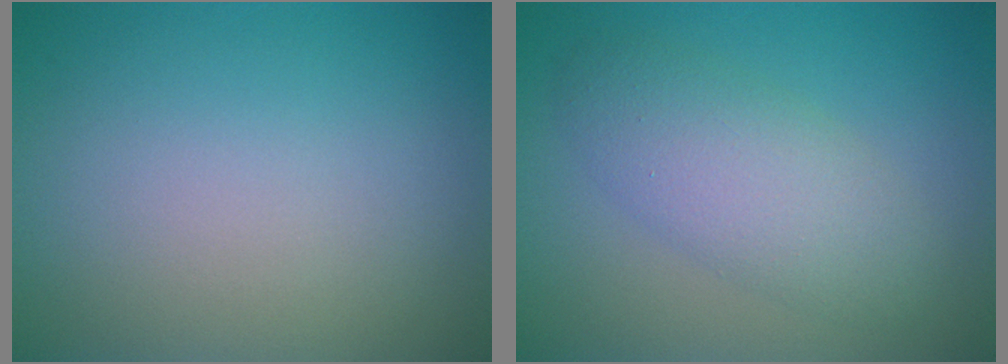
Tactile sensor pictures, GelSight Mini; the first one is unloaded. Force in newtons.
{"total": 4.4, "press": 4.4, "slide": 0.1}